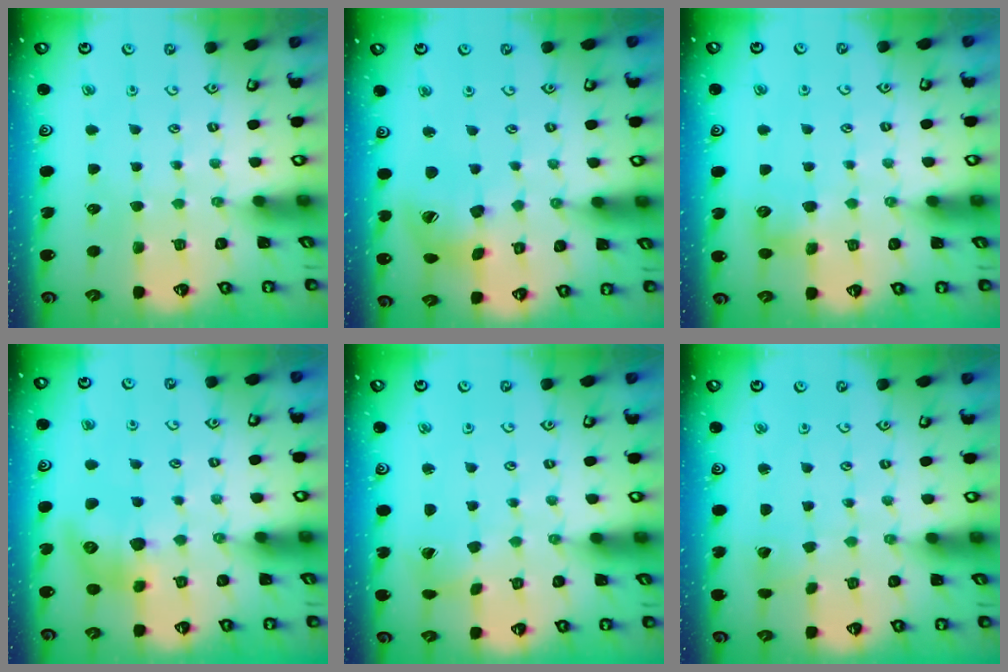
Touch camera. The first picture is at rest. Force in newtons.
{"total": 14.3, "press": 14.1, "slide": 2.2}
{"total": 5.6, "press": 5.5, "slide": 0.7}
{"total": 12.6, "press": 12.5, "slide": 1.2}
{"total": 1.5, "press": 1.5, "slide": 0.2}
{"total": 2.3, "press": 2.3, "slide": 0.1}